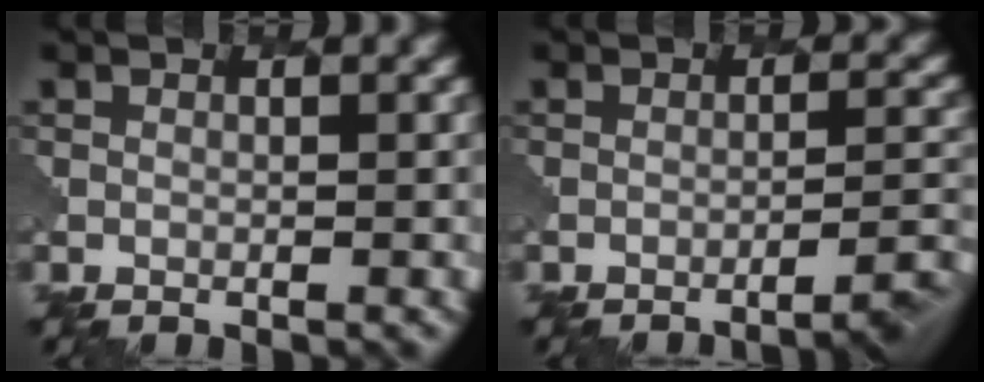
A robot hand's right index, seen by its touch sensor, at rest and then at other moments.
{"total": 3.3, "force": [-2.4, 0.5, 2.3], "torque": [-0.028, 0.009, -0.040]}